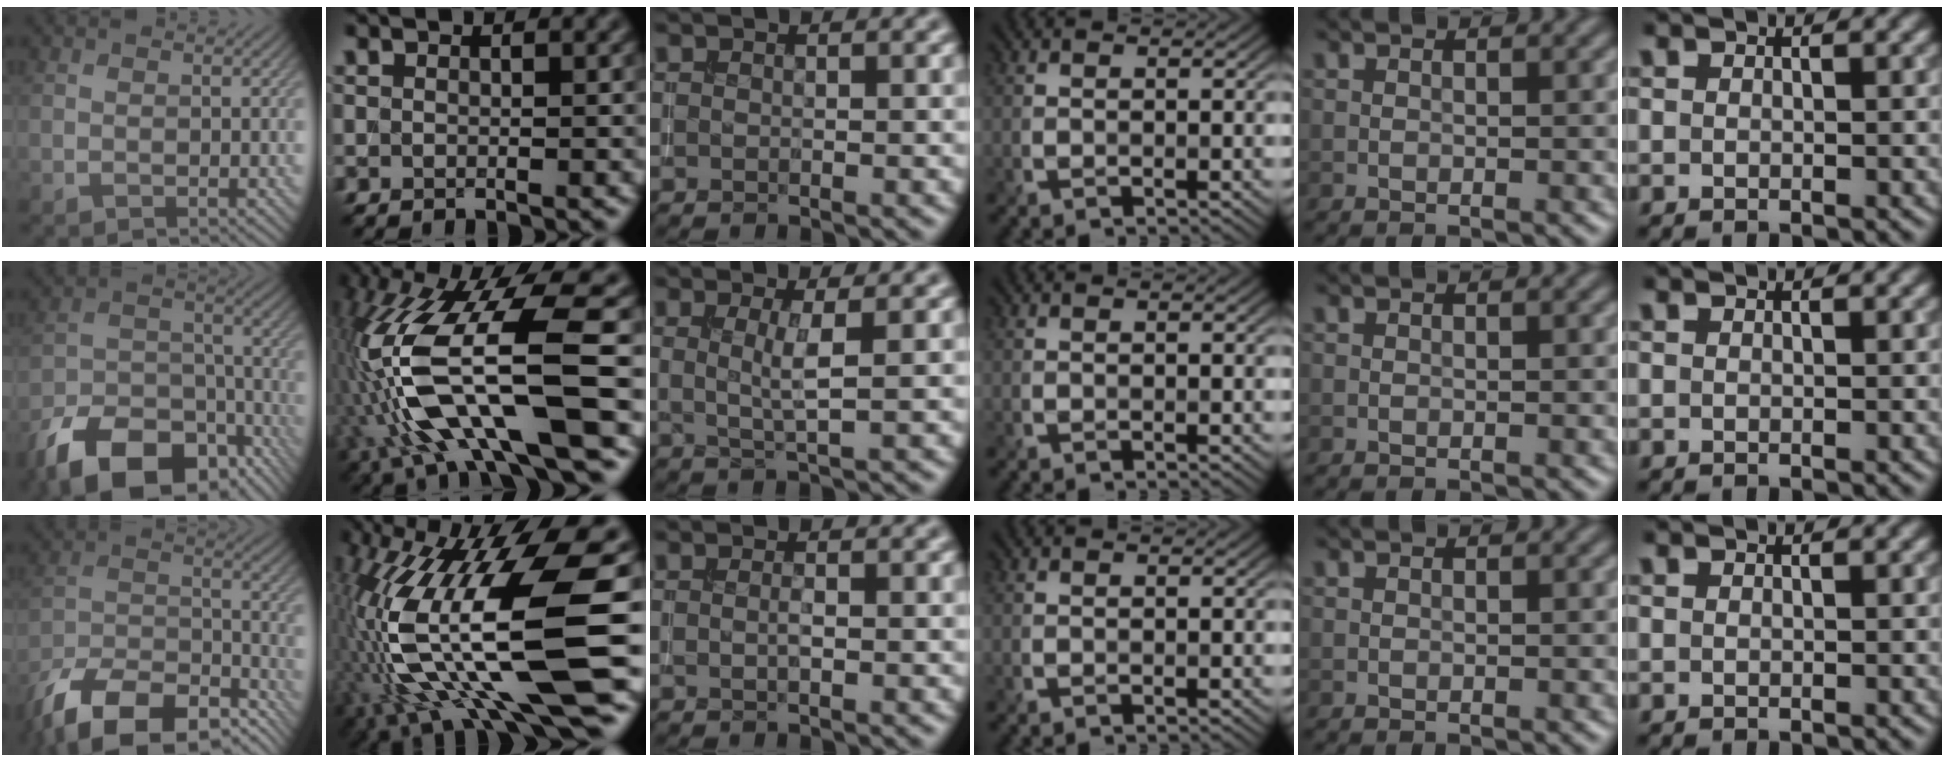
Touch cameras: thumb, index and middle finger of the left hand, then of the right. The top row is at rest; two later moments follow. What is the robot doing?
{"motion": "insert", "object": "drawer"}